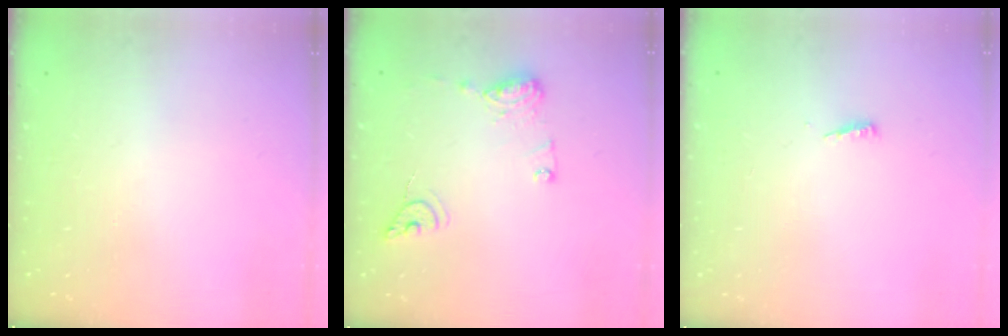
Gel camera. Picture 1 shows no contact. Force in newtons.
{"total": 10.4, "press": 10.3, "slide": 0.9}
{"total": 3.5, "press": 3.4, "slide": 0.3}